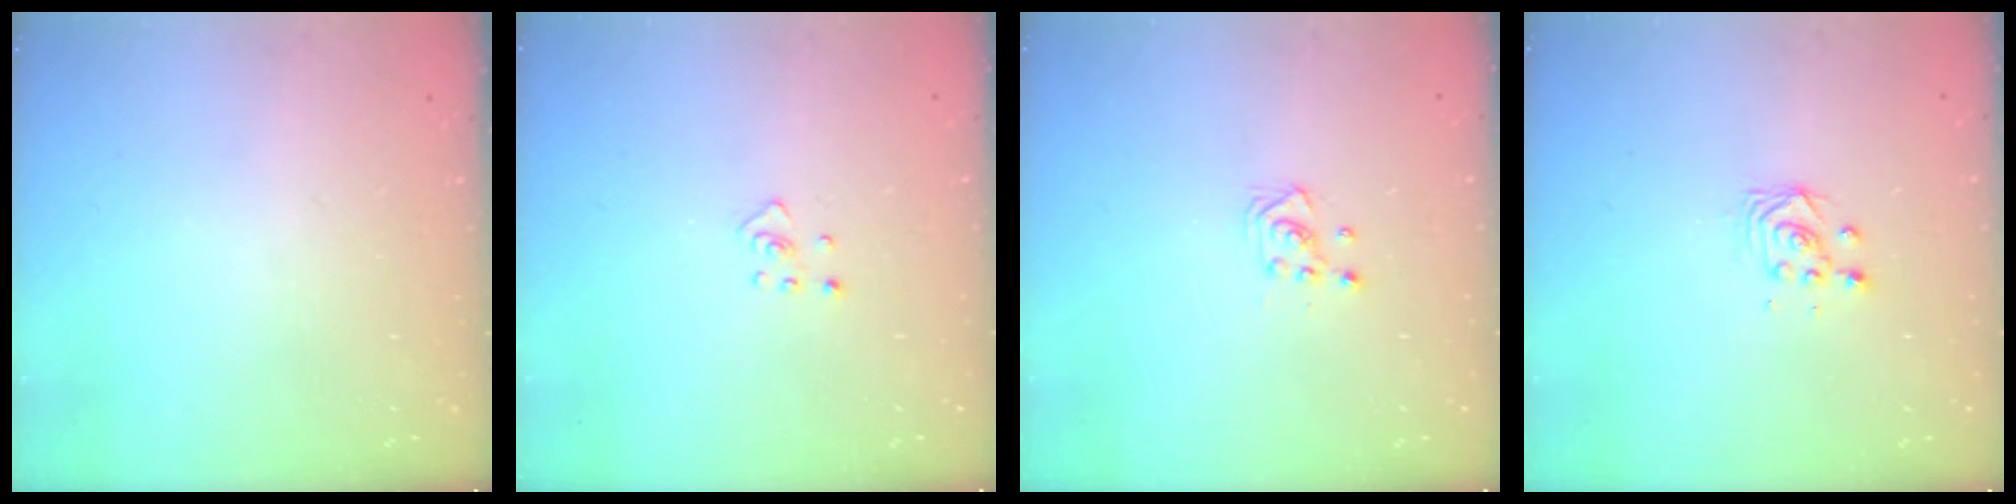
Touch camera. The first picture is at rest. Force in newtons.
{"total": 2.4, "press": 2.3, "slide": 0.4}
{"total": 3.1, "press": 3.1, "slide": 0.2}
{"total": 2.9, "press": 2.9, "slide": 0.1}